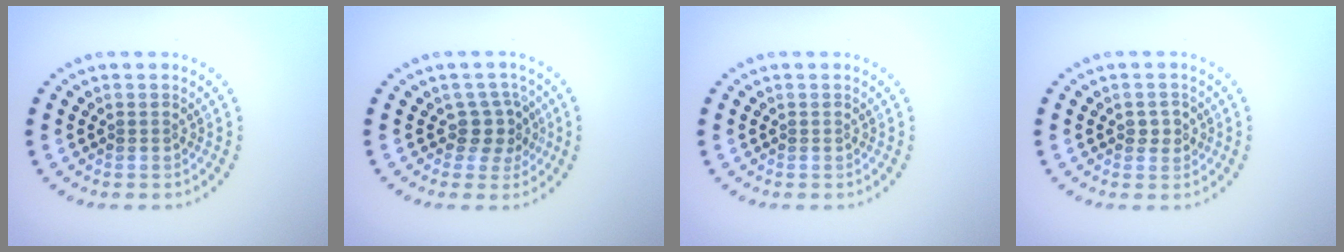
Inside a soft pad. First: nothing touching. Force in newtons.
{"total": 2.5, "press": 2.0, "slide": 1.5}
{"total": 0.0}
{"total": 1.5, "press": 1.4, "slide": 0.2}